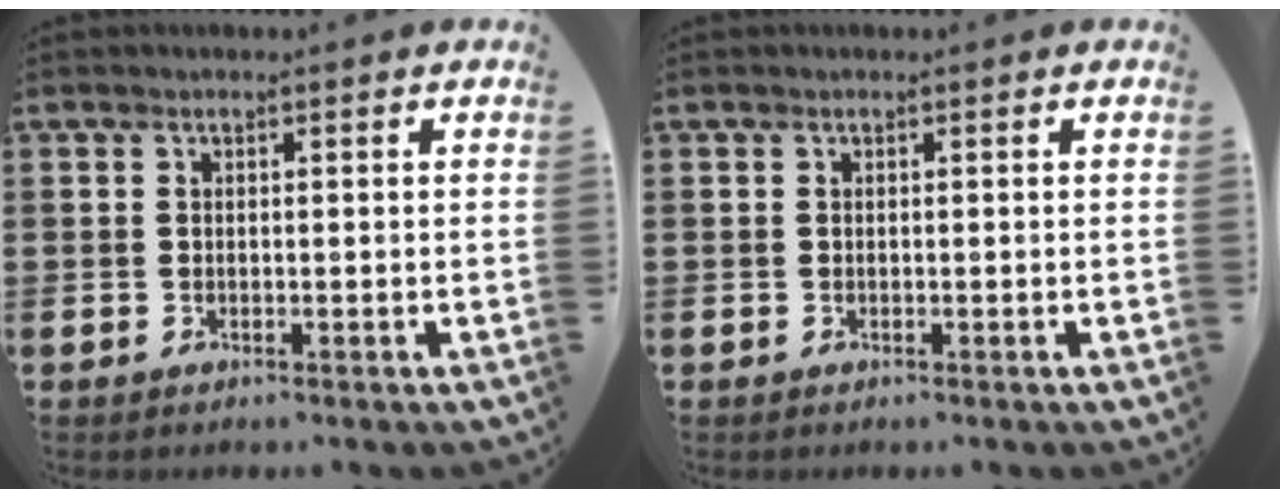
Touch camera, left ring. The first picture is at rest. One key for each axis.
{"total": 0.0}